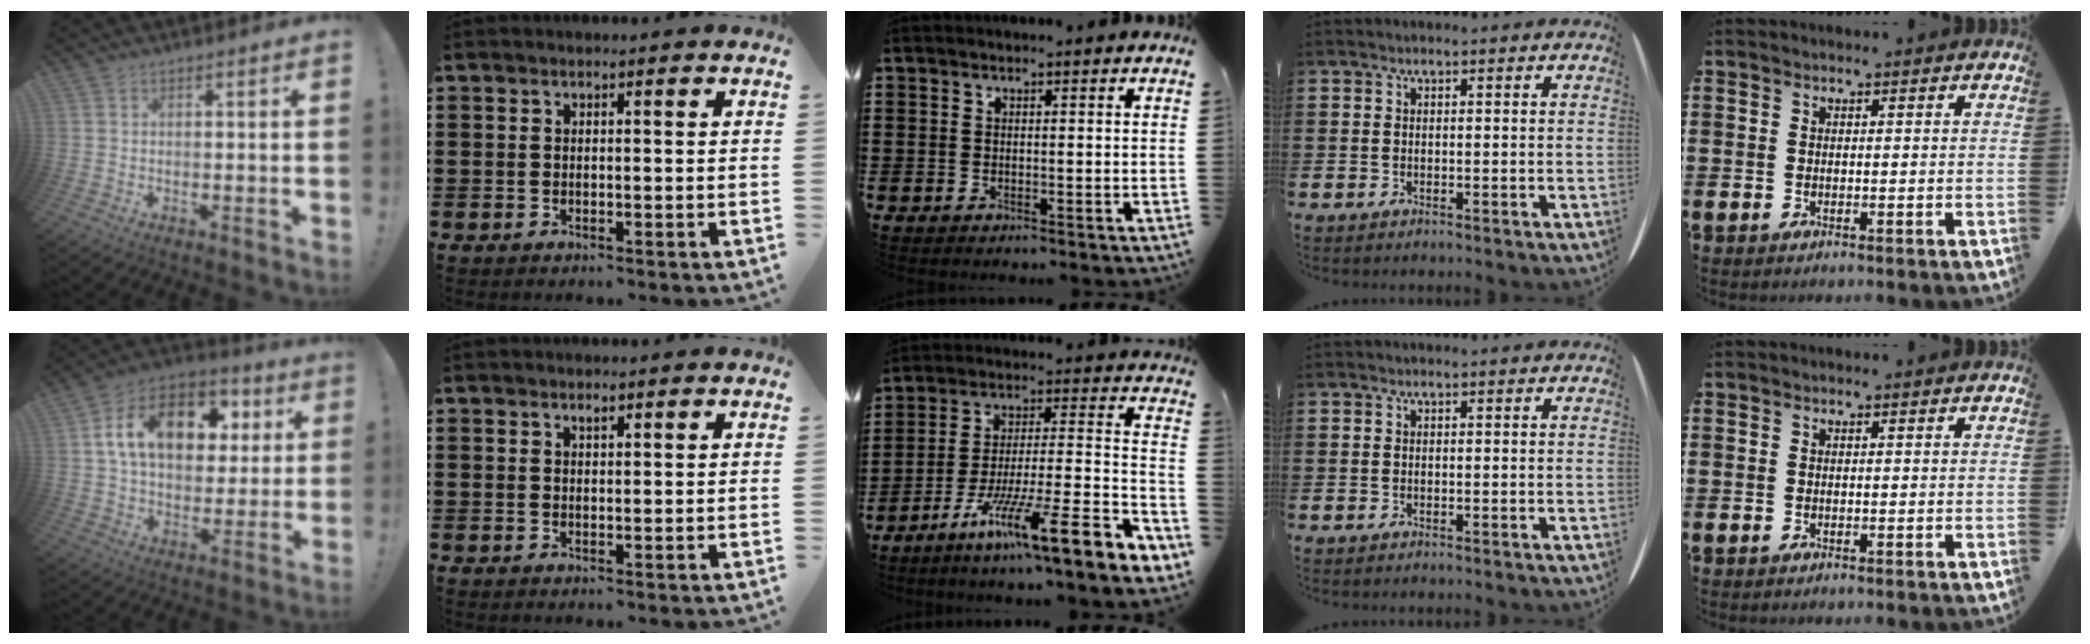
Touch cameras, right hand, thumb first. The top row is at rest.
{"thumb": {"total": 18.0, "force": [5.0, 12.3, 12.1], "torque": [-0.189, -0.002, 0.092]}, "index": {"total": 0.7, "force": [0.5, 0.3, 0.4], "torque": [-0.009, 0.001, 0.010]}, "middle": {"total": 12.8, "force": [-8.7, 0.3, 9.4], "torque": [-0.149, 0.001, -0.159]}}